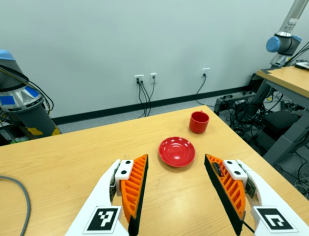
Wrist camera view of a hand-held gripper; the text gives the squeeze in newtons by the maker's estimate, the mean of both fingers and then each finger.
{"total": 1.6, "left": 0.3, "right": 2.9}